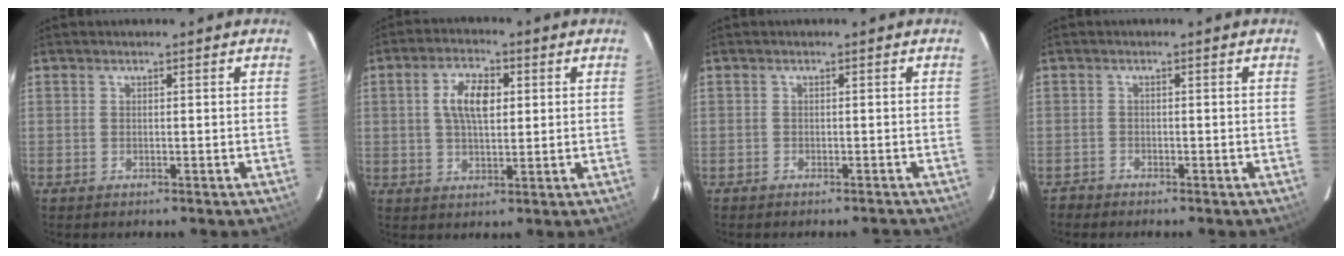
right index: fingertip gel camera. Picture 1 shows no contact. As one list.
[{"total": 7.2, "force": [1.5, 3.5, 6.1], "torque": [-0.112, 0.012, 0.028]}, {"total": 1.8, "force": [-1.7, 0.5, 0.3], "torque": [-0.009, 0.002, -0.020]}, {"total": 1.5, "force": [-1.4, 0.6, -0.1], "torque": [-0.007, 0.003, -0.026]}]